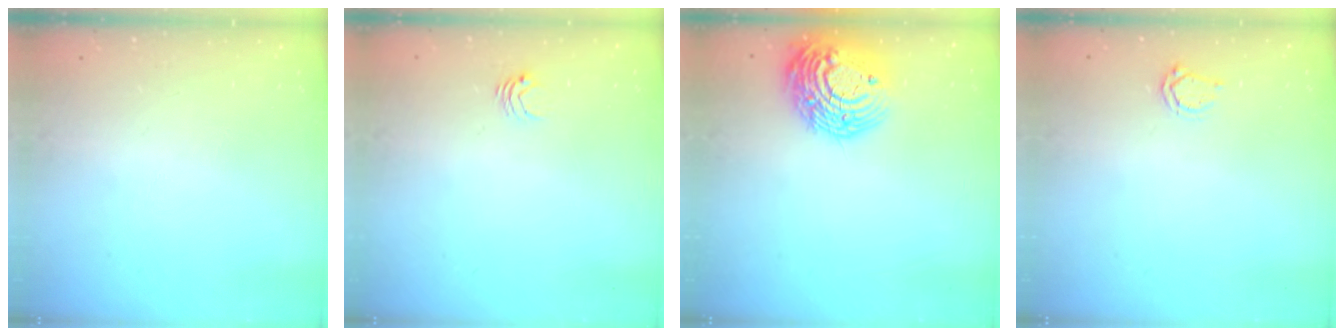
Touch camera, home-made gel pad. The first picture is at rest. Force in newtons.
{"total": 3.0, "press": 3.0, "slide": 0.4}
{"total": 16.7, "press": 16.7, "slide": 1.4}
{"total": 3.8, "press": 3.8, "slide": 0.5}